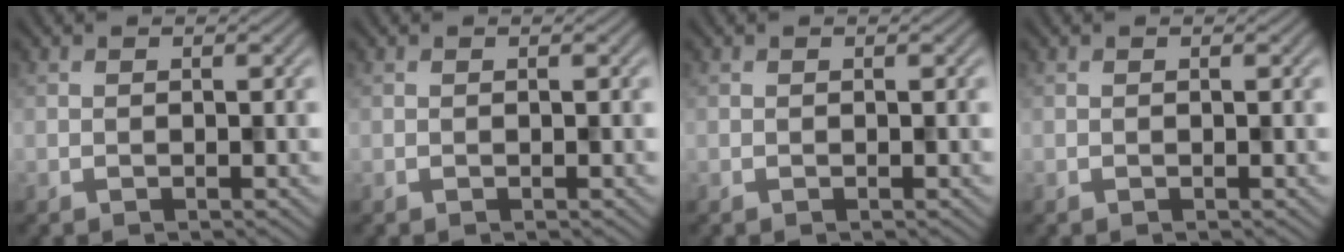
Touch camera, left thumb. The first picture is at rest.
{"total": 0.0}
{"total": 0.0}
{"total": 0.0}